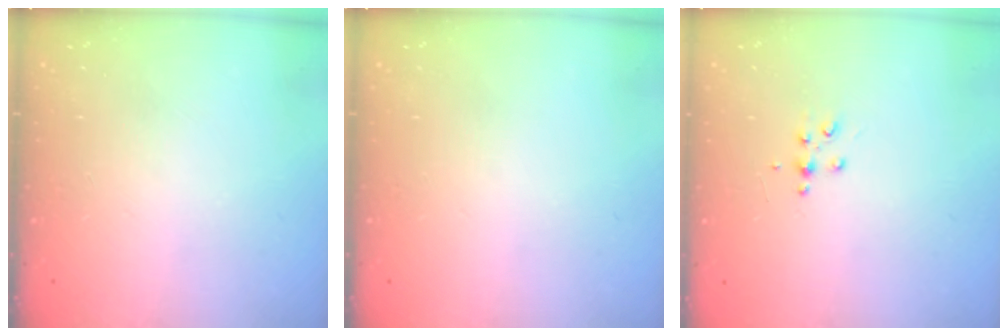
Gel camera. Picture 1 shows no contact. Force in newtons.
{"total": 0.0}
{"total": 4.3, "press": 4.3, "slide": 0.5}